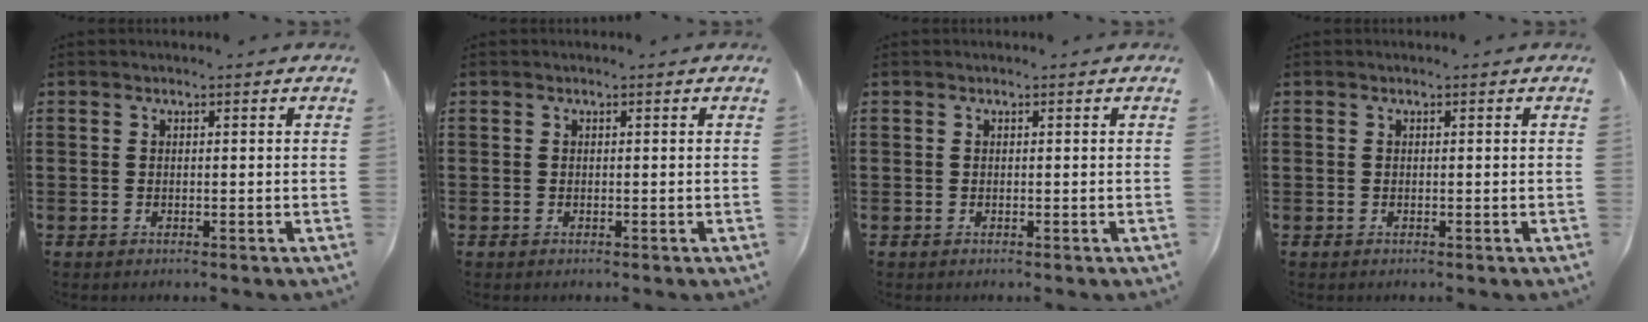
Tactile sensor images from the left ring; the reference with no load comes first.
{"total": 0.0}
{"total": 0.0}
{"total": 0.0}